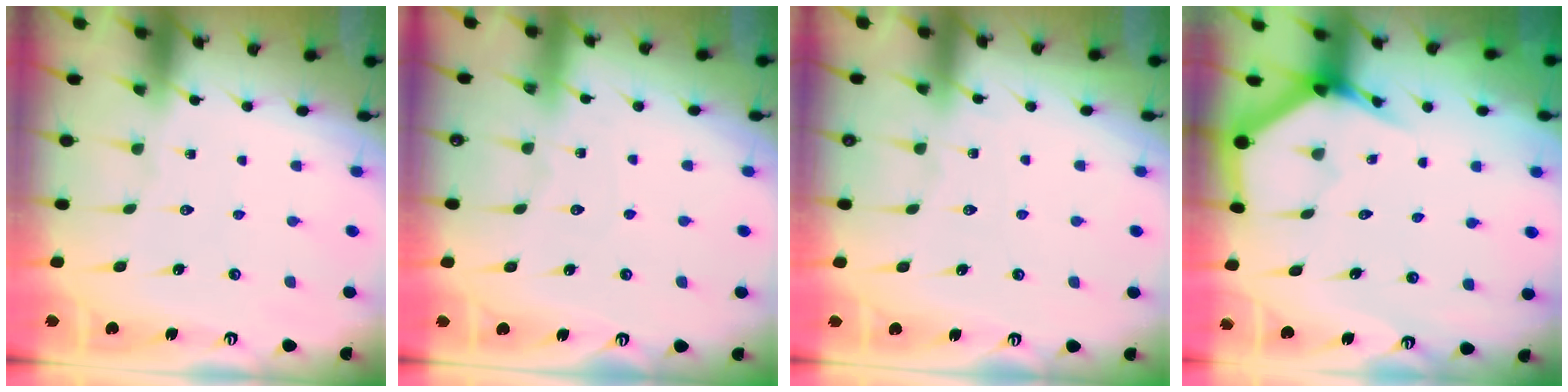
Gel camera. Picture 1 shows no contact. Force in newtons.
{"total": 2.6, "press": 2.6, "slide": 0.4}
{"total": 4.8, "press": 4.7, "slide": 0.5}
{"total": 4.0, "press": 4.0, "slide": 0.2}